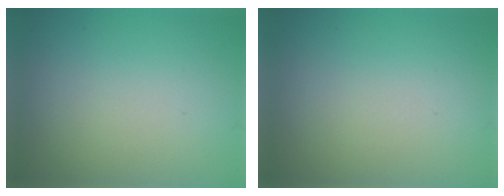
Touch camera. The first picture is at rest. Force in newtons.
{"total": 0.0}